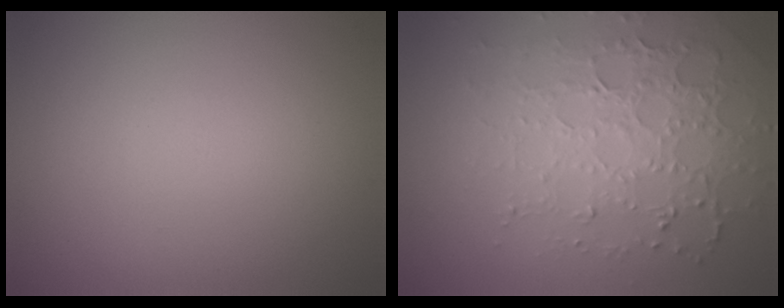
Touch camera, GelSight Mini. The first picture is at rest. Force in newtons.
{"total": 4.2, "press": 3.8, "slide": 1.6}